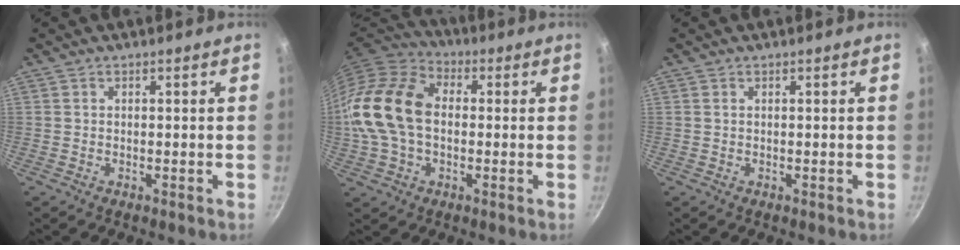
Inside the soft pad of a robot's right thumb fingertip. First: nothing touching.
{"total": 17.4, "force": [0.1, 12.1, 12.5], "torque": [-0.227, 0.031, -0.012]}
{"total": 0.0}